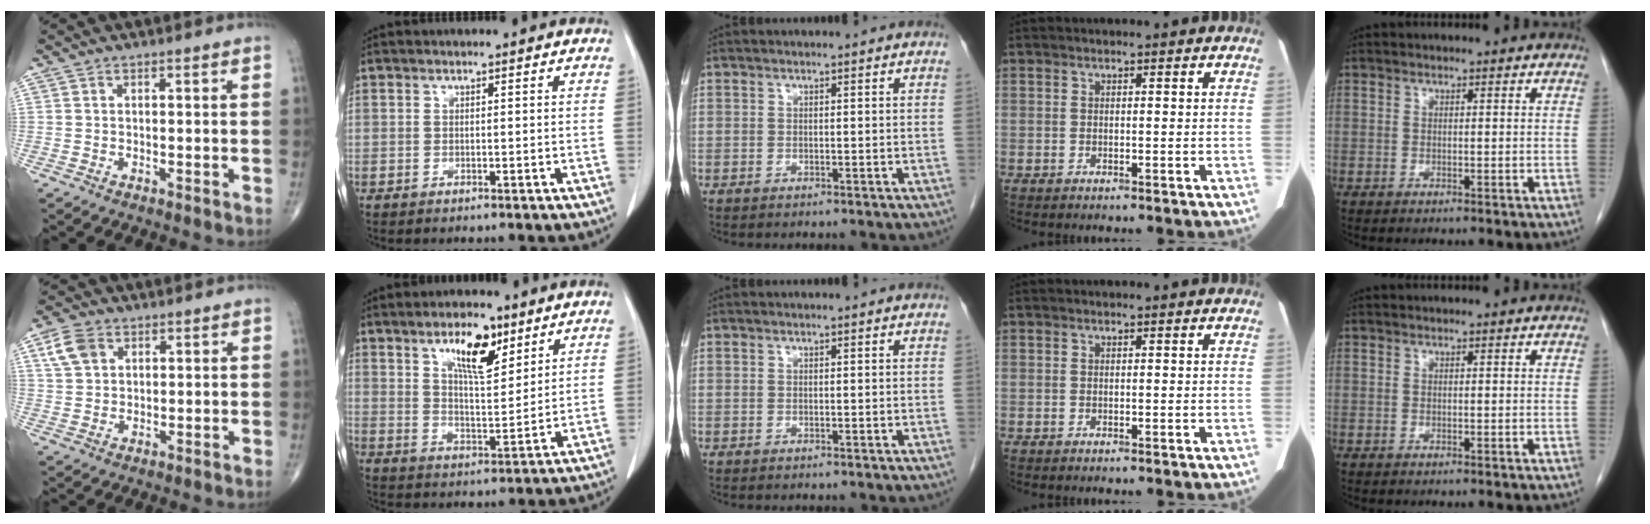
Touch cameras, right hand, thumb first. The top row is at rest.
{"thumb": {"total": 6.2, "force": [2.7, 4.4, 3.4], "torque": [-0.052, 0.001, 0.052]}, "index": {"total": 9.0, "force": [5.3, 2.9, 6.6], "torque": [-0.117, 0.002, 0.096]}}